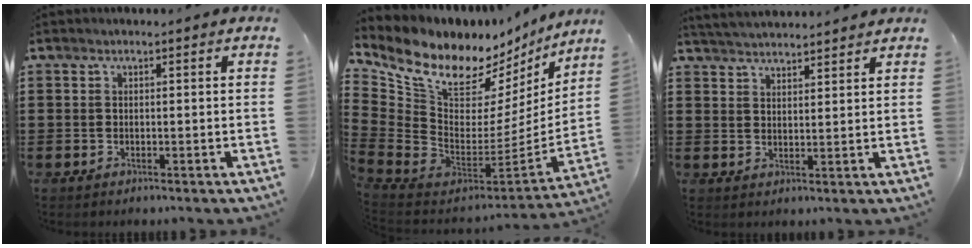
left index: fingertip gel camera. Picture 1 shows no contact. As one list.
[{"total": 10.8, "force": [7.9, 5.7, 4.7], "torque": [-0.123, -0.072, 0.141]}, {"total": 3.3, "force": [3.3, -0.1, 0.1], "torque": [-0.013, -0.010, 0.060]}]